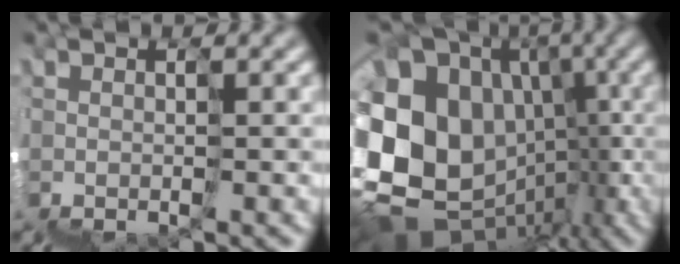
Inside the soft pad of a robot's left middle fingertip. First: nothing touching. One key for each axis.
{"total": 15.0, "fx": -1.3, "fy": 13.6, "fz": 6.2, "tx": -0.109, "ty": 0.004, "tz": -0.039}